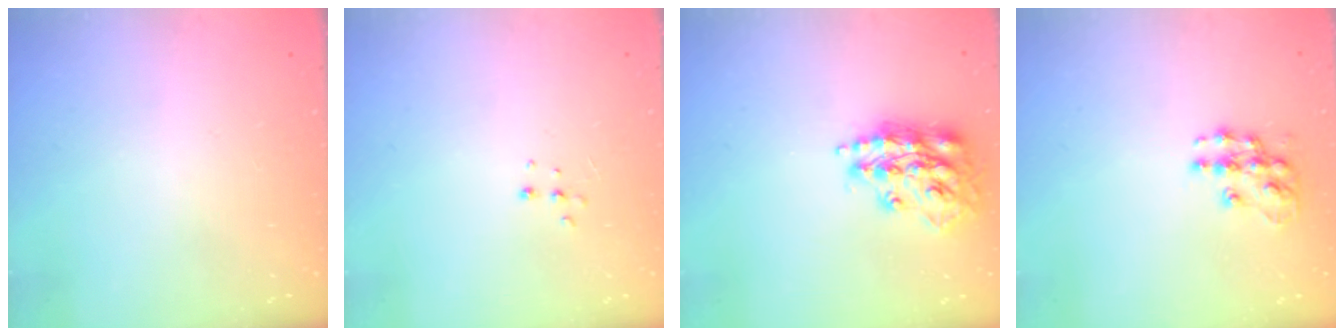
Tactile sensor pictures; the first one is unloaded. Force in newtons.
{"total": 4.6, "press": 4.5, "slide": 0.8}
{"total": 16.1, "press": 16.0, "slide": 1.6}
{"total": 10.4, "press": 10.4, "slide": 0.5}